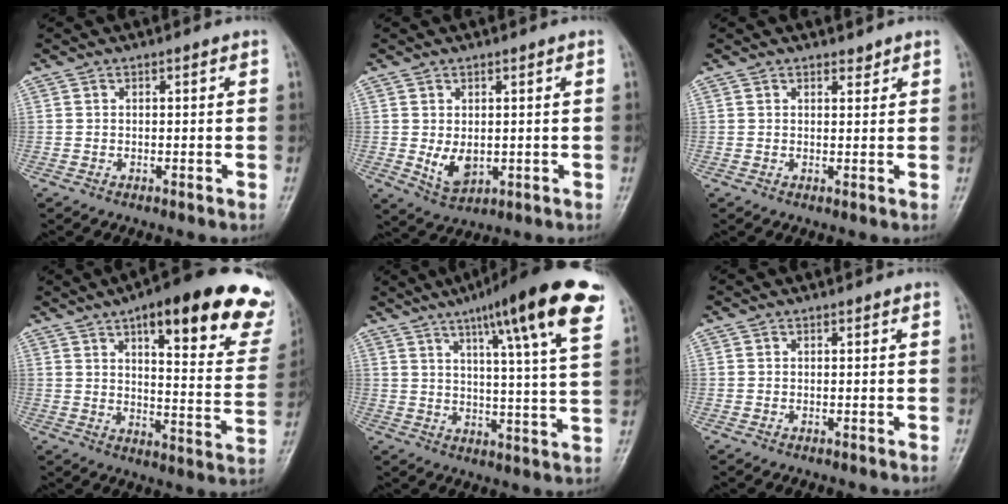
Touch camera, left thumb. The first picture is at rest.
{"total": 4.9, "force": [0.0, 3.3, 3.7], "torque": [-0.052, -0.013, 0.014]}
{"total": 1.3, "force": [1.1, 0.5, 0.3], "torque": [0.004, -0.010, 0.015]}
{"total": 27.0, "force": [16.8, 7.9, 19.6], "torque": [-0.219, -0.054, 0.211]}
{"total": 20.3, "force": [11.6, 2.4, 16.4], "torque": [-0.224, -0.032, 0.154]}
{"total": 0.0}